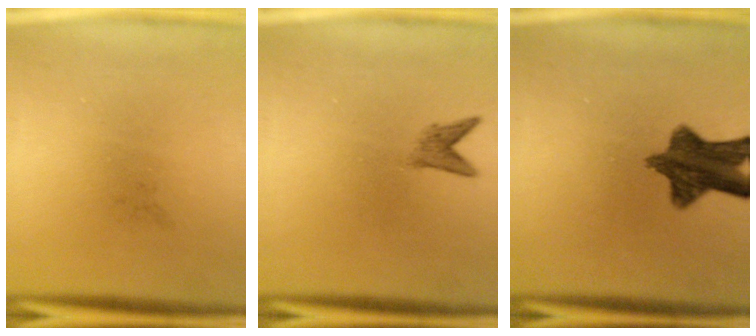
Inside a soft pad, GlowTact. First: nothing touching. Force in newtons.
{"total": 1.8}
{"total": 10.3}